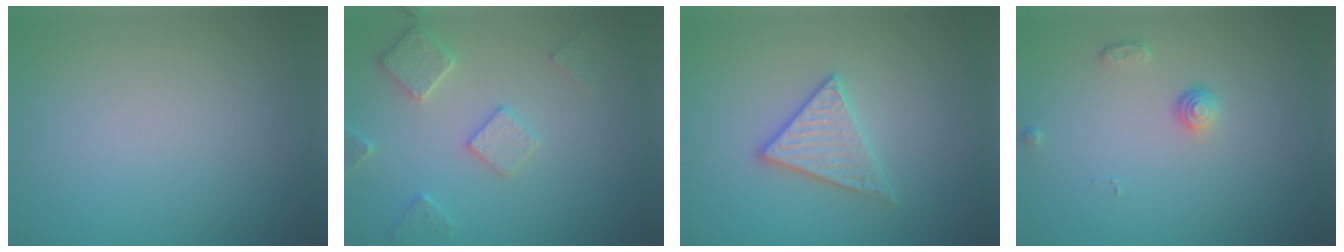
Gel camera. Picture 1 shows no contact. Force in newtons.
{"total": 2.9, "press": 2.8, "slide": 0.5}
{"total": 2.9, "press": 2.8, "slide": 0.7}
{"total": 1.3, "press": 1.0, "slide": 0.9}